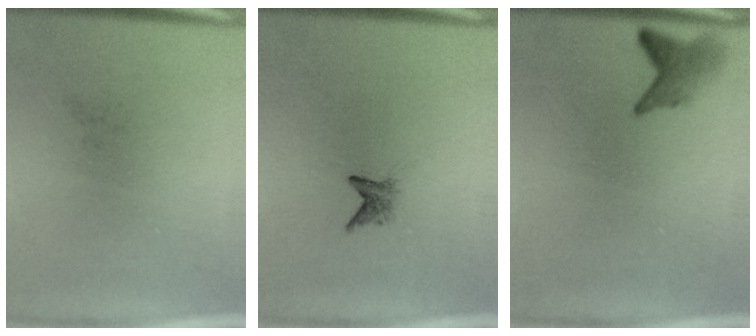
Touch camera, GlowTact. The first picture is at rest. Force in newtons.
{"total": 1.8}
{"total": 2.4}